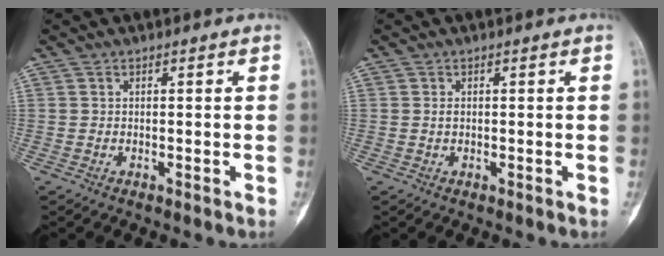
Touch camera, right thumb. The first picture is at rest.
{"total": 0.7, "force": [0.1, 0.4, 0.5], "torque": [-0.011, 0.002, 0.003]}